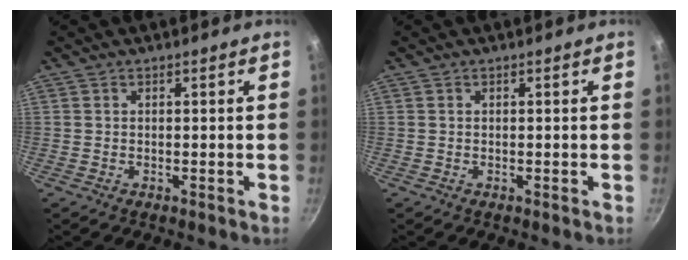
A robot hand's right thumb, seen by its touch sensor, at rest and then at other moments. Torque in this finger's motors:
{"motor_torque": [0.04, 0.07, -0.03, 0.02, 0.00]}